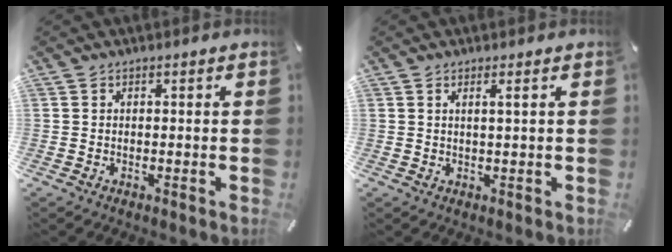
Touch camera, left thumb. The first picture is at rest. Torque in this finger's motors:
{"motor_torque": [-0.36, -0.41, -0.06, 0.00, 0.06]}